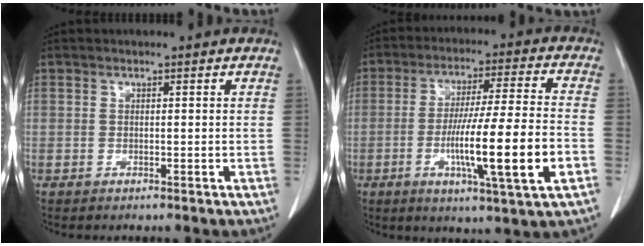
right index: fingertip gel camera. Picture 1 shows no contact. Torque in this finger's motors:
{"motor_torque": [2.10, -0.04, 1.05, 0.21]}